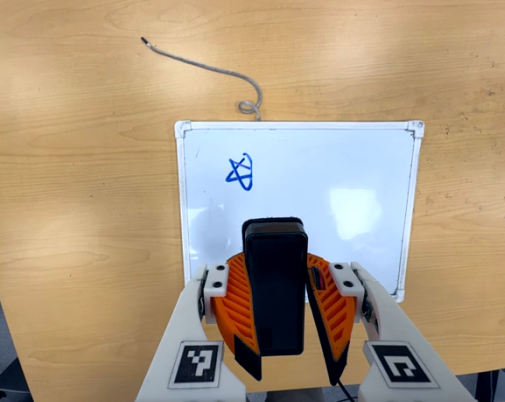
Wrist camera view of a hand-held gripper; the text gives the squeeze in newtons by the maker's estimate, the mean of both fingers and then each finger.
{"total": 11.4, "left": 10.1, "right": 12.8}